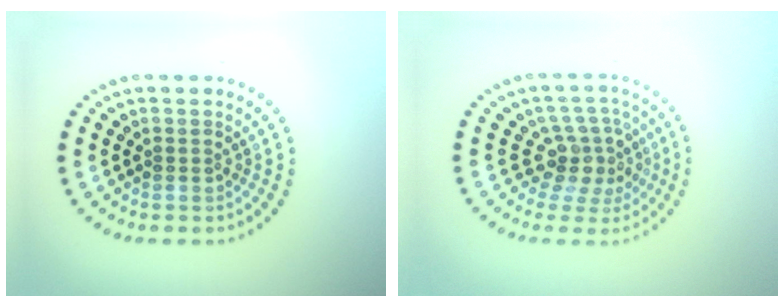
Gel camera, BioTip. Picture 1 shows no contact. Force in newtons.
{"total": 3.7, "press": 2.7, "slide": 2.6}